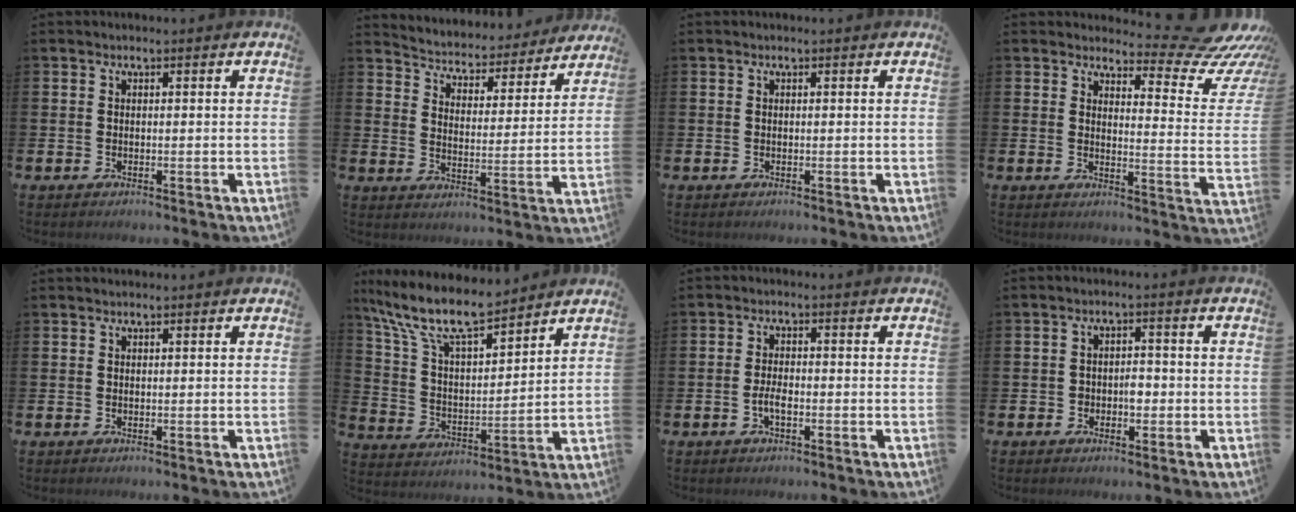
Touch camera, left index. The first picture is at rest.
{"total": 4.4, "force": [4.2, 1.2, 0.2], "torque": [-0.034, -0.040, 0.067]}
{"total": 0.0}
{"total": 6.6, "force": [5.8, 1.7, 2.6], "torque": [-0.028, -0.063, 0.089]}
{"total": 0.6, "force": [0.6, 0.0, 0.0], "torque": [0.006, -0.004, 0.009]}
{"total": 11.4, "force": [9.8, 2.5, 5.2], "torque": [-0.144, -0.051, 0.175]}
{"total": 2.3, "force": [-0.8, 0.9, 2.0], "torque": [-0.036, 0.003, -0.015]}
{"total": 2.2, "force": [-0.6, 1.5, 1.4], "torque": [-0.011, -0.002, -0.017]}